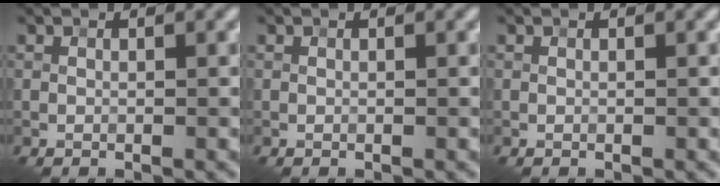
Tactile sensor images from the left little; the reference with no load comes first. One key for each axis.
{"total": 0.0}
{"total": 0.0}